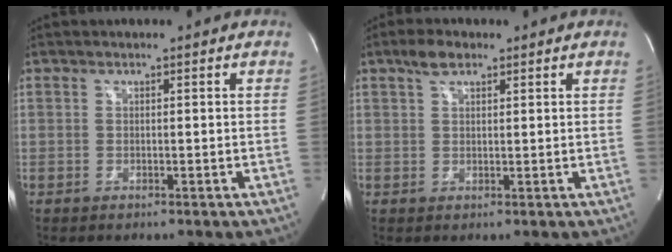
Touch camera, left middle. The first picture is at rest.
{"total": 3.1, "force": [2.1, 1.4, 1.9], "torque": [-0.041, 0.011, 0.040]}